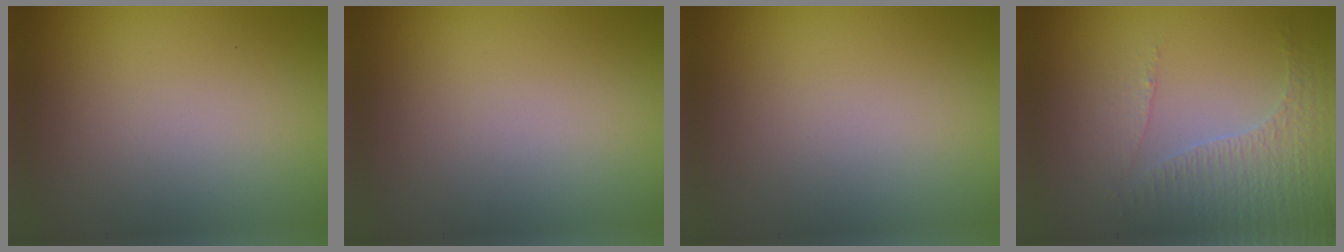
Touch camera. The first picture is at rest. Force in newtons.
{"total": 0.0}
{"total": 0.0}
{"total": 4.3, "press": 3.0, "slide": 3.0}